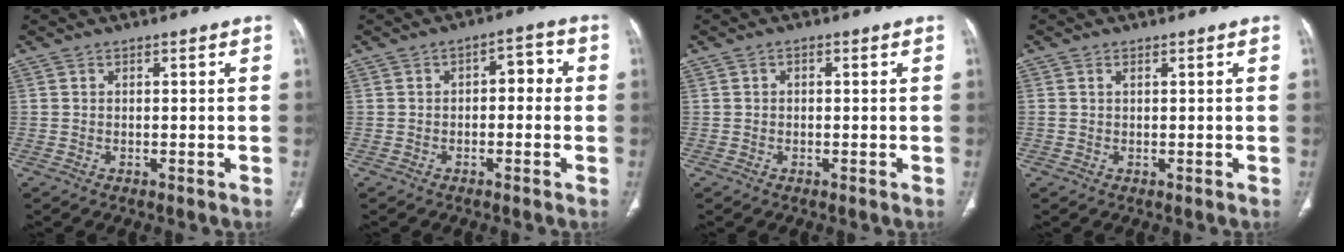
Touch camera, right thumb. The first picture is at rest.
{"total": 4.8, "force": [-0.1, 2.8, 3.8], "torque": [-0.031, 0.023, -0.012]}
{"total": 0.7, "force": [0.1, 0.6, 0.5], "torque": [-0.004, 0.003, -0.002]}
{"total": 0.8, "force": [0.3, 0.4, 0.6], "torque": [-0.018, 0.007, 0.010]}